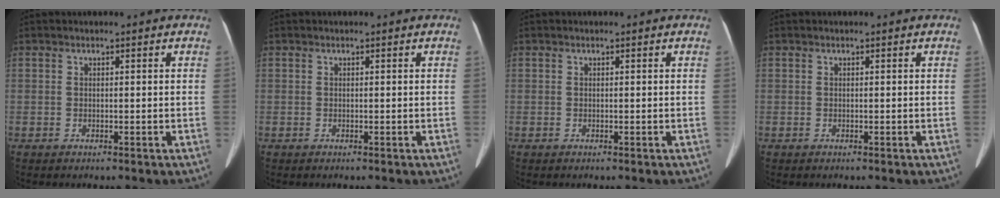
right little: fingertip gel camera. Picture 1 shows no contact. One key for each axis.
{"total": 0.0}
{"total": 0.0}
{"total": 0.0}